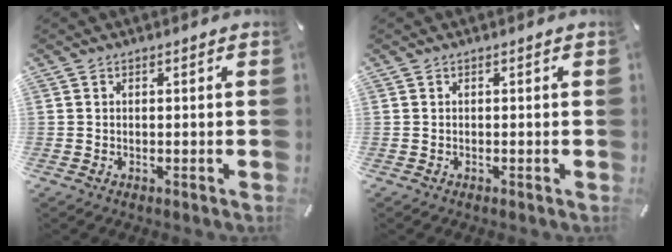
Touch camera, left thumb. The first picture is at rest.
{"total": 0.0}